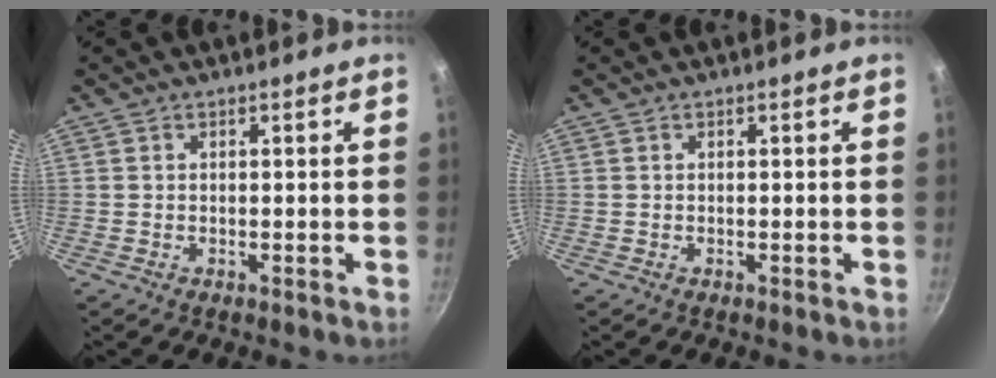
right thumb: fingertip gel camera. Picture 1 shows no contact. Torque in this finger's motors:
{"motor_torque": [-0.21, 0.21, 0.00, 0.00, 0.00]}